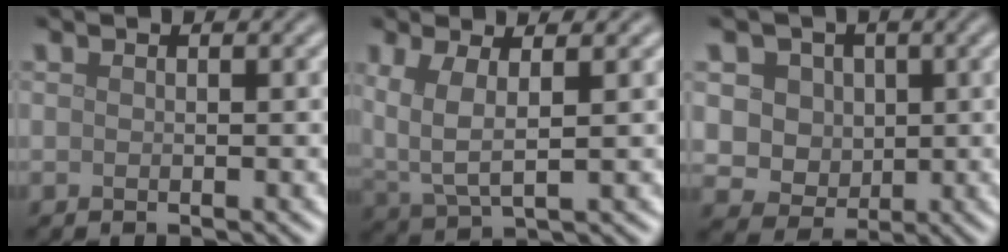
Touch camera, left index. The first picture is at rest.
{"total": 4.0, "force": [1.3, 1.5, 3.5], "torque": [-0.086, -0.006, 0.027]}
{"total": 4.6, "force": [0.9, 4.0, 2.1], "torque": [-0.038, 0.005, 0.004]}